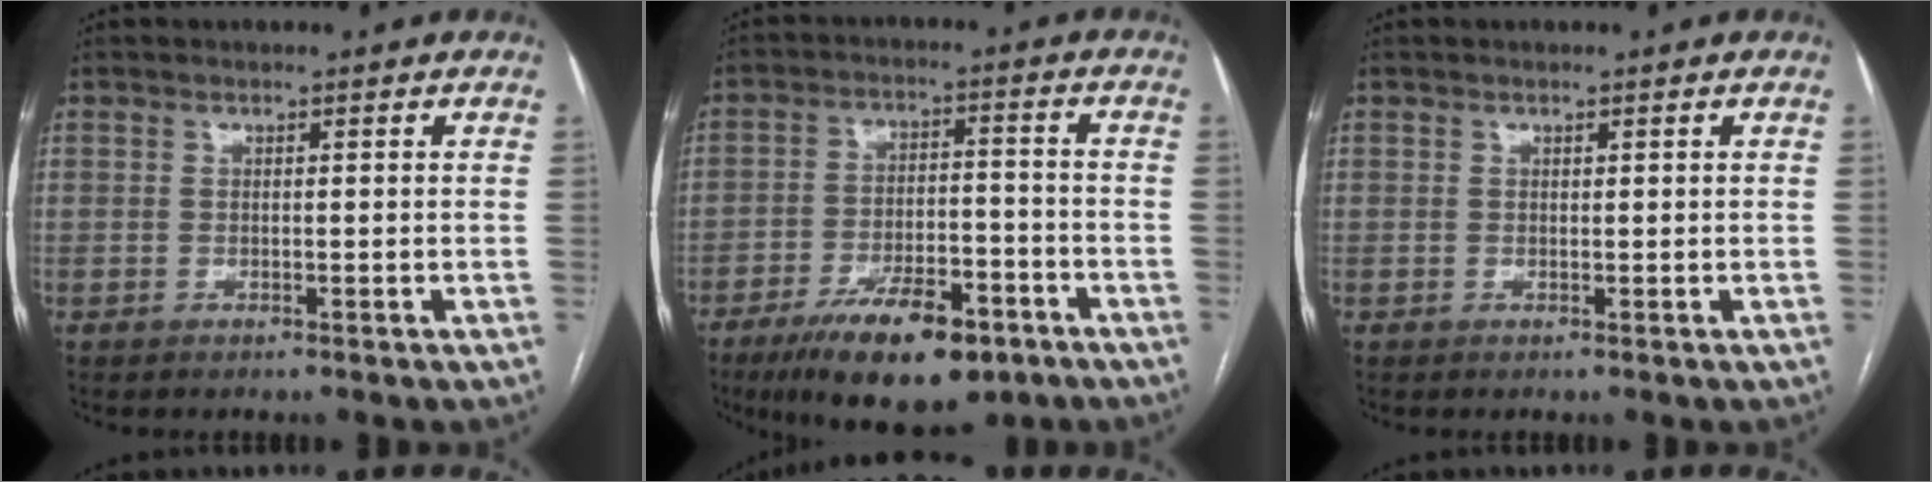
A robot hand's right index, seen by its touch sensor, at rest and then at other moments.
{"total": 14.3, "force": [-9.1, 5.0, 9.8], "torque": [-0.163, -0.003, -0.143]}
{"total": 0.0}